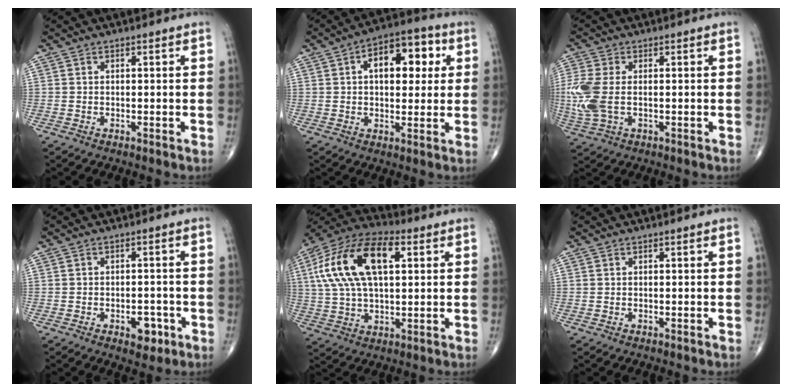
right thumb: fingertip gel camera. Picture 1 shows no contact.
{"total": 12.6, "force": [3.2, 7.0, 10.0], "torque": [-0.112, 0.016, 0.042]}
{"total": 8.6, "force": [-0.3, 5.0, 7.0], "torque": [-0.195, -0.003, -0.004]}
{"total": 4.5, "force": [-1.9, 2.6, 3.1], "torque": [-0.024, 0.008, -0.021]}
{"total": 19.8, "force": [5.1, 9.9, 16.3], "torque": [-0.316, 0.020, 0.083]}
{"total": 0.0}